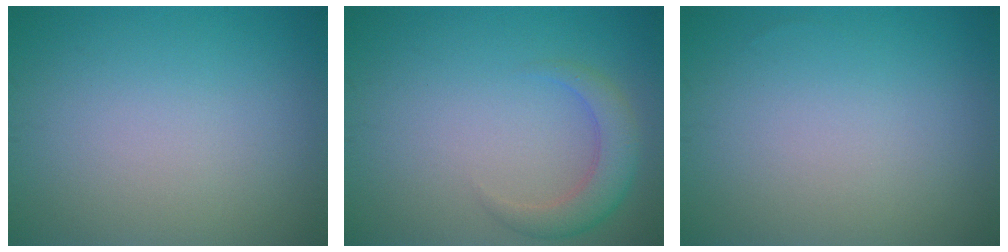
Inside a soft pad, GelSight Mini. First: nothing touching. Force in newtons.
{"total": 3.0, "press": 3.0, "slide": 0.3}
{"total": 0.0}